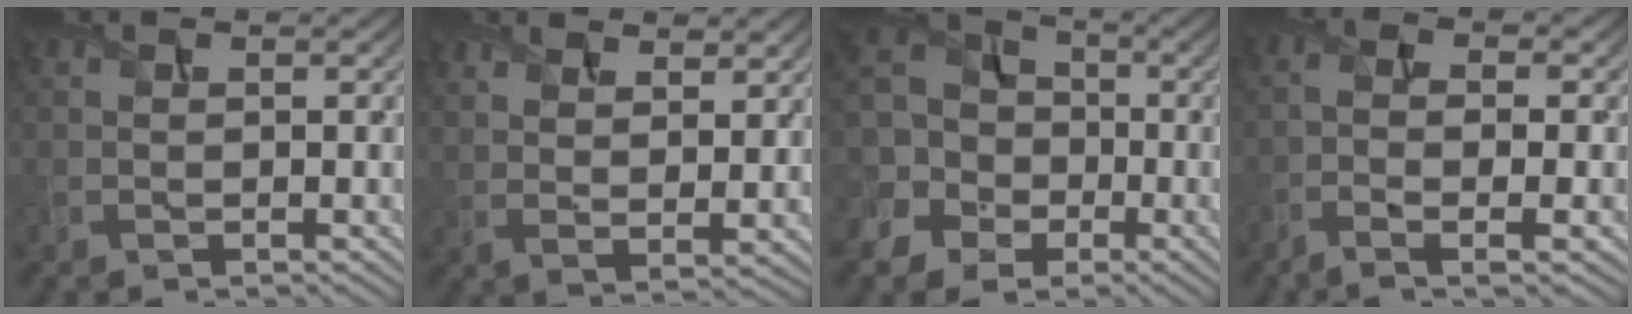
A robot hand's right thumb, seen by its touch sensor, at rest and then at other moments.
{"total": 6.2, "force": [4.3, 2.1, 4.0], "torque": [-0.068, -0.013, 0.072]}
{"total": 10.3, "force": [-2.0, 9.1, 4.5], "torque": [-0.148, 0.002, -0.067]}
{"total": 5.9, "force": [-2.3, 1.6, 5.2], "torque": [-0.097, -0.007, -0.044]}